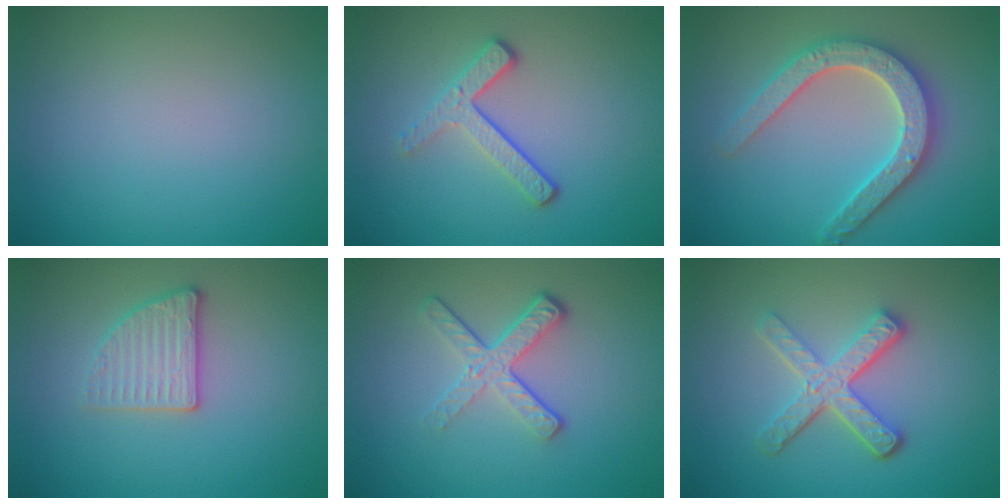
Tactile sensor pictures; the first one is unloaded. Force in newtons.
{"total": 3.2, "press": 2.4, "slide": 2.2}
{"total": 5.3, "press": 5.2, "slide": 1.0}
{"total": 2.7, "press": 2.6, "slide": 0.8}
{"total": 4.1, "press": 2.7, "slide": 3.0}
{"total": 4.6, "press": 3.5, "slide": 3.0}